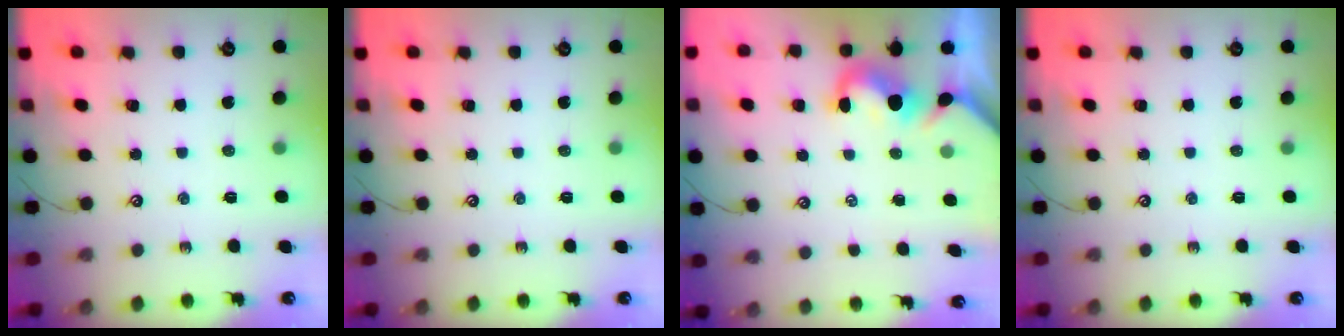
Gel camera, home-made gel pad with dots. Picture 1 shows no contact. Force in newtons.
{"total": 0.0}
{"total": 1.4, "press": 1.2, "slide": 0.7}
{"total": 0.0}